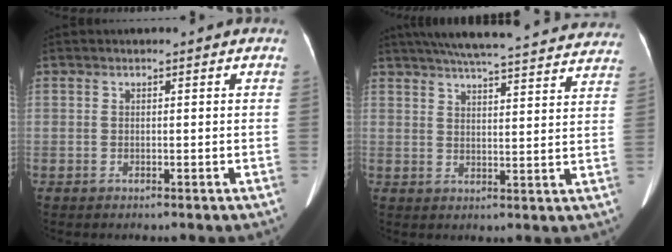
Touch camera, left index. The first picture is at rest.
{"total": 29.1, "force": [26.6, 3.9, 11.2], "torque": [-0.183, -0.021, 0.324]}